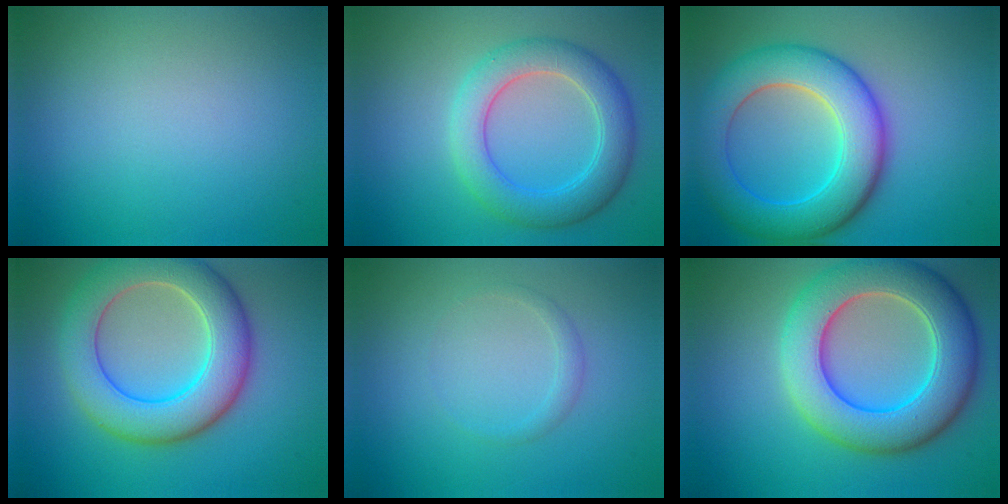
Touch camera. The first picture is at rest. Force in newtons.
{"total": 5.4, "press": 5.4, "slide": 0.2}
{"total": 8.7, "press": 8.7, "slide": 0.5}
{"total": 8.4, "press": 8.4, "slide": 0.4}
{"total": 1.0, "press": 1.0, "slide": 0.1}
{"total": 9.8, "press": 9.7, "slide": 0.6}